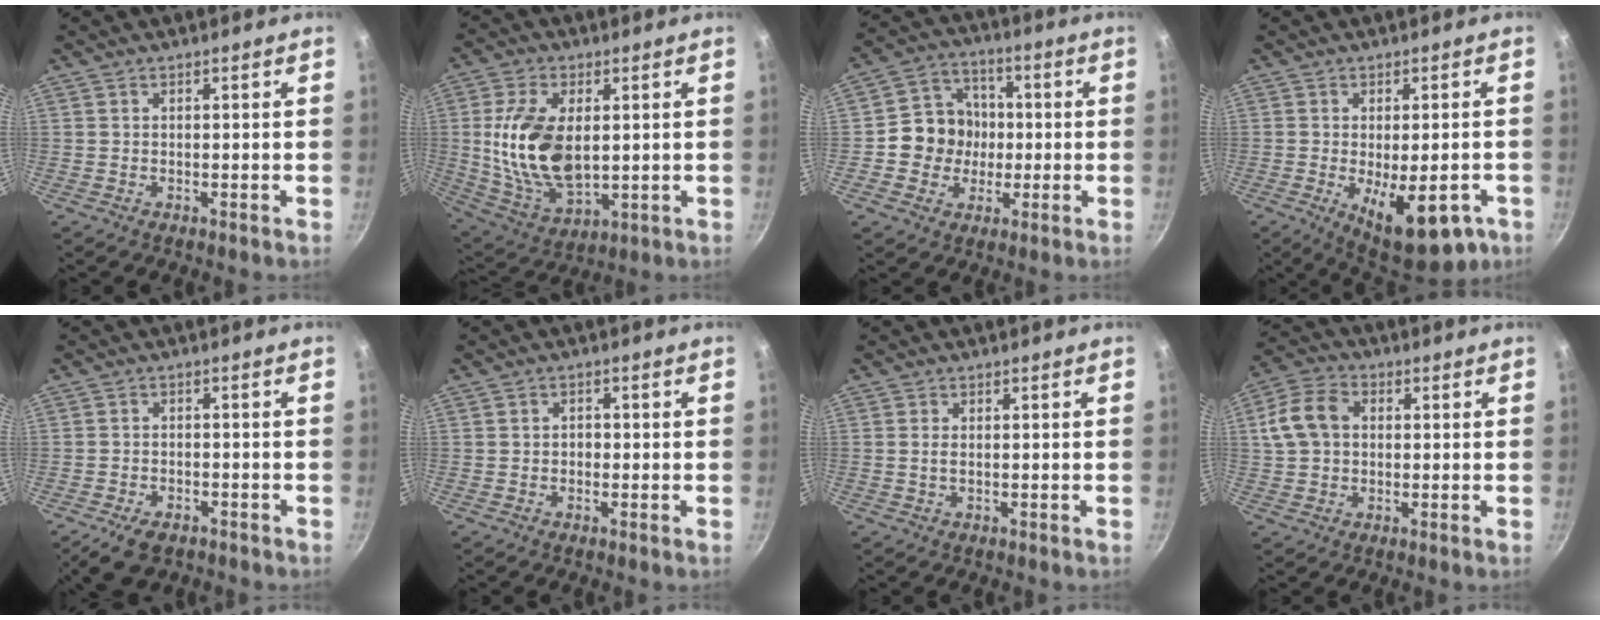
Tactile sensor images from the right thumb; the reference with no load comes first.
{"total": 16.5, "force": [1.6, 9.4, 13.5], "torque": [-0.246, -0.014, 0.041]}
{"total": 10.6, "force": [-0.7, 9.7, 4.2], "torque": [-0.033, 0.023, -0.028]}
{"total": 14.4, "force": [-5.4, 6.0, 11.9], "torque": [-0.131, -0.001, -0.061]}
{"total": 6.0, "force": [-3.8, 3.1, 3.5], "torque": [-0.065, 0.014, -0.060]}
{"total": 1.7, "force": [-0.3, 1.4, 0.8], "torque": [-0.009, 0.005, -0.007]}
{"total": 1.2, "force": [0.0, 0.6, 1.0], "torque": [-0.021, 0.001, 0.000]}
{"total": 9.5, "force": [1.3, 7.2, 6.2], "torque": [-0.105, 0.020, 0.011]}